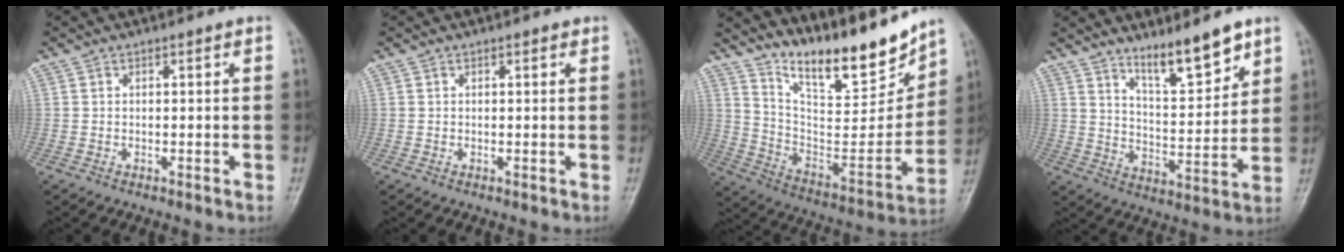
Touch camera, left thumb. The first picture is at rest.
{"total": 0.8, "force": [0.5, 0.4, 0.5], "torque": [-0.002, -0.002, 0.004]}
{"total": 19.3, "force": [15.7, 4.7, 10.2], "torque": [-0.120, -0.104, 0.273]}
{"total": 10.6, "force": [7.9, 2.5, 6.6], "torque": [-0.090, -0.067, 0.142]}